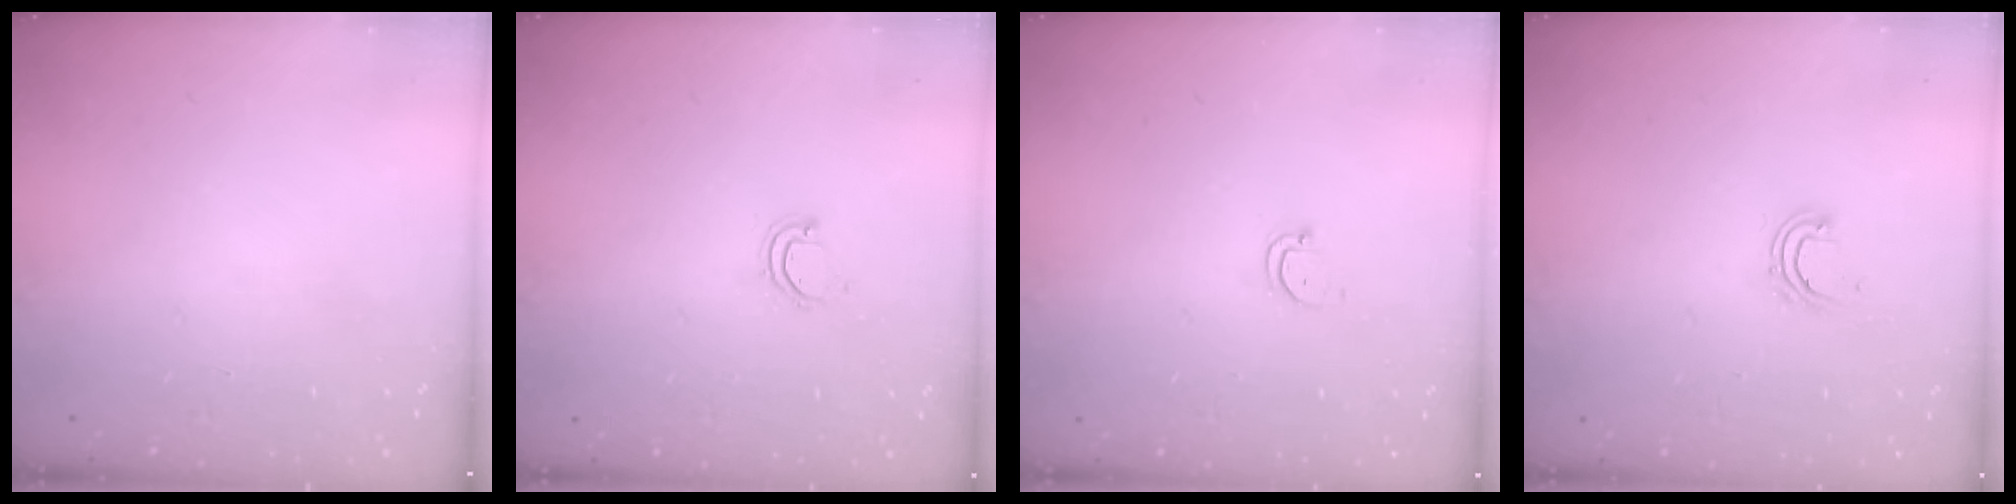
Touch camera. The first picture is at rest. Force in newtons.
{"total": 3.7, "press": 3.7, "slide": 0.3}
{"total": 2.9, "press": 2.9, "slide": 0.2}
{"total": 4.7, "press": 4.6, "slide": 0.3}